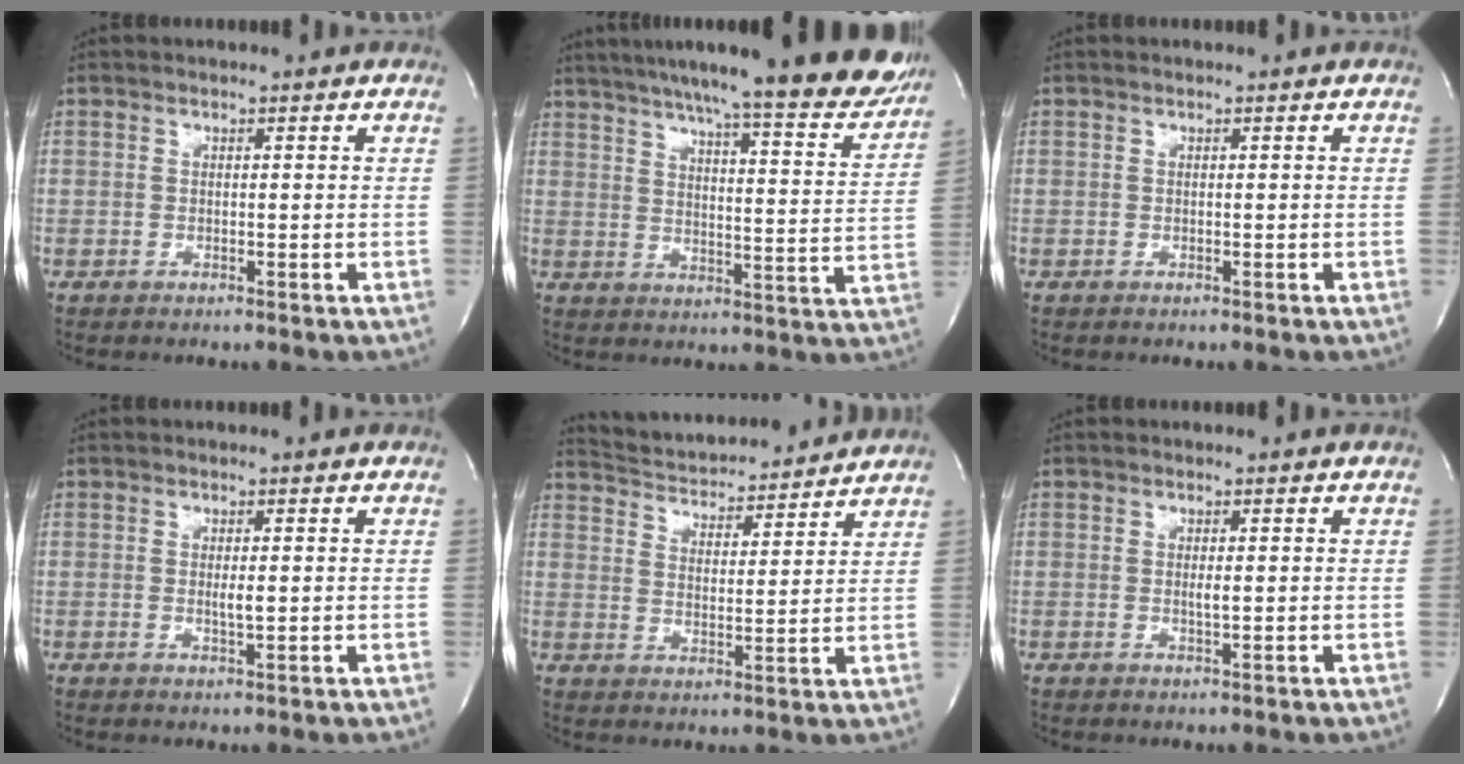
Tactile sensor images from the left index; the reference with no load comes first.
{"total": 23.0, "force": [20.2, 2.1, 10.8], "torque": [-0.157, -0.036, 0.255]}
{"total": 0.0}
{"total": 1.5, "force": [0.1, 0.2, 1.5], "torque": [-0.030, -0.003, 0.002]}
{"total": 14.1, "force": [13.5, 2.0, 3.3], "torque": [-0.056, 0.012, 0.202]}
{"total": 1.0, "force": [0.1, 0.1, 1.0], "torque": [-0.023, -0.002, 0.002]}